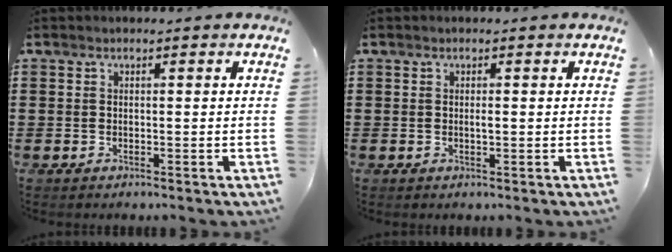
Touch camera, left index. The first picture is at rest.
{"total": 0.8, "force": [0.0, 0.1, 0.8], "torque": [-0.016, -0.002, 0.000]}